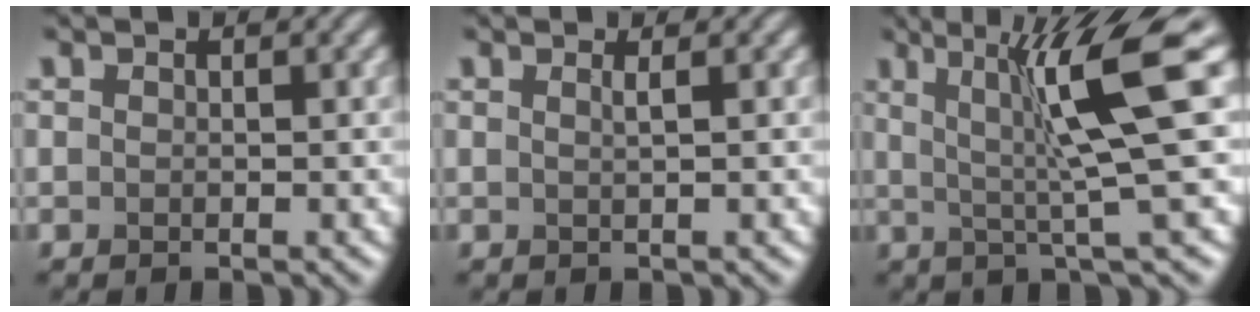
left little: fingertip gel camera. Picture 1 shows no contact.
{"total": 0.9, "force": [0.3, 0.3, 0.8], "torque": [-0.007, 0.001, 0.003]}
{"total": 8.9, "force": [2.0, 1.1, 8.6], "torque": [-0.130, 0.005, 0.034]}